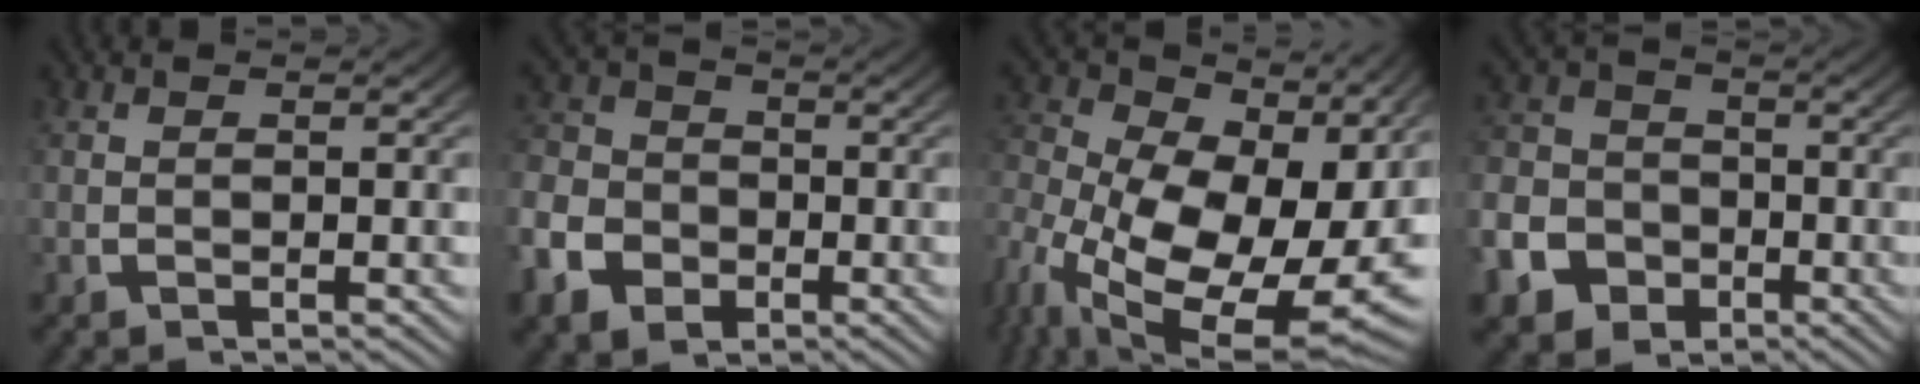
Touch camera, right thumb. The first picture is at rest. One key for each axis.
{"total": 8.4, "fx": -3.7, "fy": 6.9, "fz": 2.9, "tx": -0.076, "ty": -0.036, "tz": -0.058}
{"total": 16.0, "fx": -3.8, "fy": 10.1, "fz": 11.8, "tx": -0.241, "ty": -0.088, "tz": -0.019}
{"total": 11.7, "fx": -6.0, "fy": 9.6, "fz": 2.9, "tx": -0.071, "ty": -0.050, "tz": -0.102}